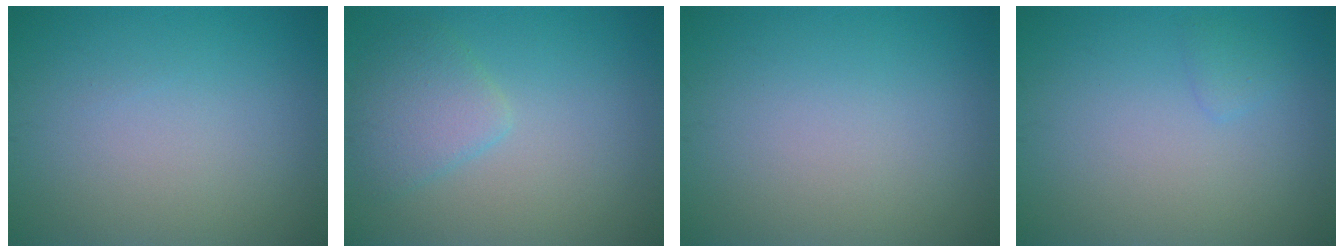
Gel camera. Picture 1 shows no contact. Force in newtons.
{"total": 2.8, "press": 2.8, "slide": 0.2}
{"total": 0.0}
{"total": 0.8, "press": 0.8, "slide": 0.1}